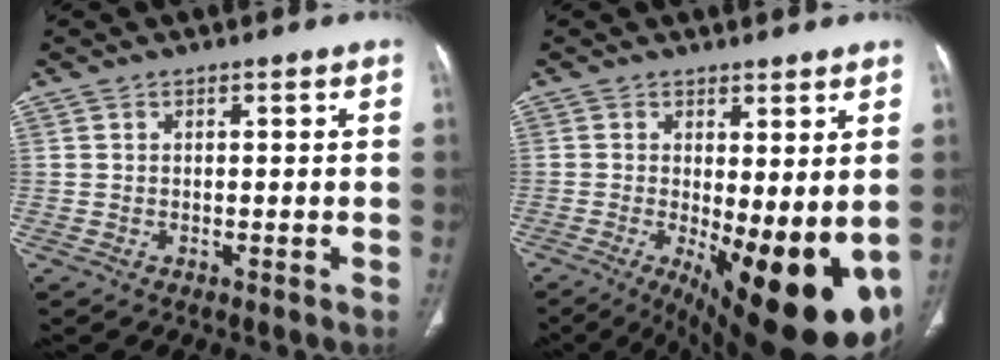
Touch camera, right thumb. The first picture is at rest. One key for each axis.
{"total": 18.7, "fx": -3.3, "fy": 7.0, "fz": 17.0, "tx": -0.204, "ty": -0.029, "tz": -0.021}